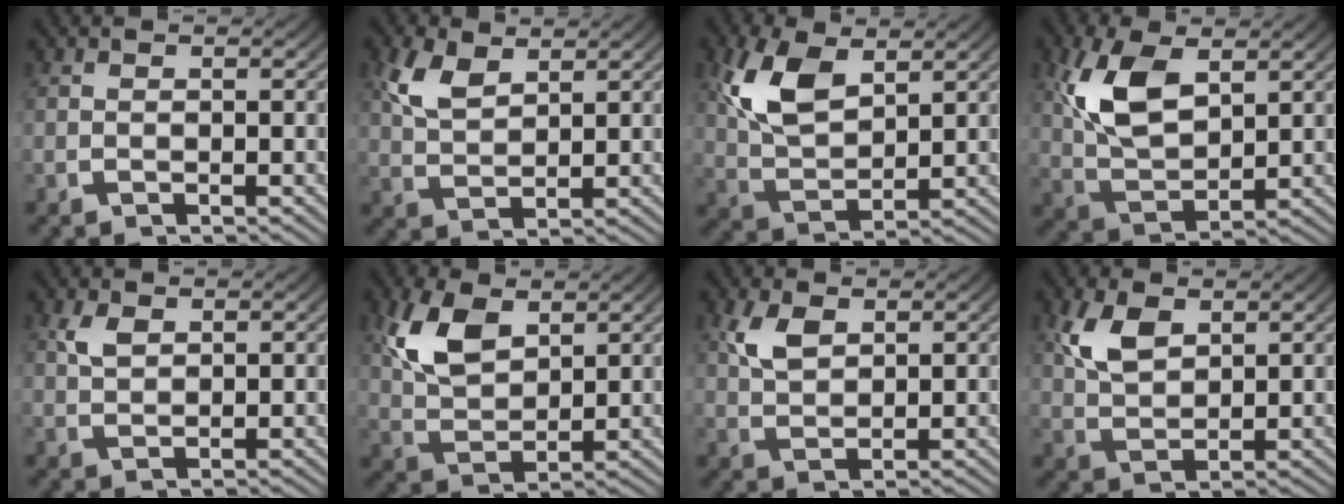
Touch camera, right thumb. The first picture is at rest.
{"total": 4.3, "force": [2.4, 2.2, 2.7], "torque": [-0.058, -0.005, 0.057]}
{"total": 7.5, "force": [2.3, 4.6, 5.5], "torque": [-0.130, -0.017, 0.056]}
{"total": 7.6, "force": [1.8, 4.5, 5.9], "torque": [-0.140, -0.017, 0.046]}
{"total": 1.9, "force": [1.1, 1.0, 1.2], "torque": [-0.023, 0.002, 0.028]}
{"total": 7.0, "force": [2.4, 4.4, 4.9], "torque": [-0.114, -0.018, 0.057]}
{"total": 3.1, "force": [1.7, 1.6, 2.1], "torque": [-0.042, -0.001, 0.041]}
{"total": 4.6, "force": [2.1, 2.6, 3.1], "torque": [-0.066, -0.008, 0.050]}